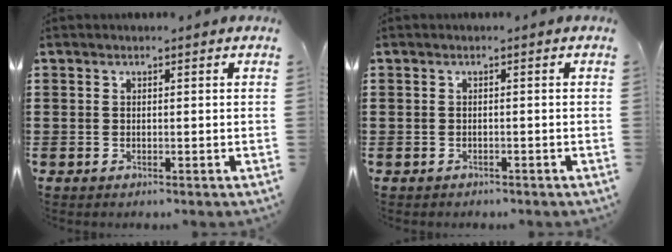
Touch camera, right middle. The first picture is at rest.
{"total": 0.6, "force": [-0.6, 0.3, -0.1], "torque": [0.000, 0.003, -0.014]}